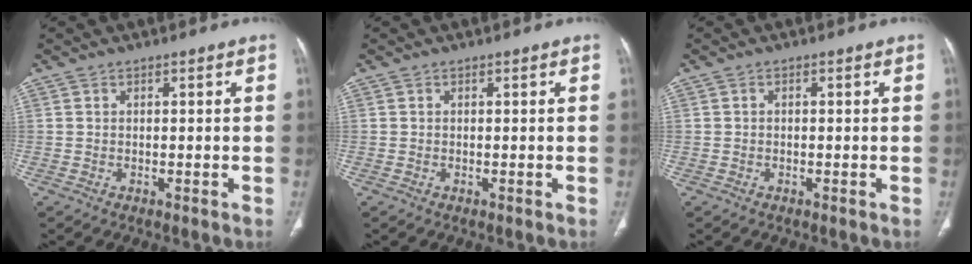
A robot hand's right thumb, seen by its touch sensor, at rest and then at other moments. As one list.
[{"total": 0.0}, {"total": 0.0}]